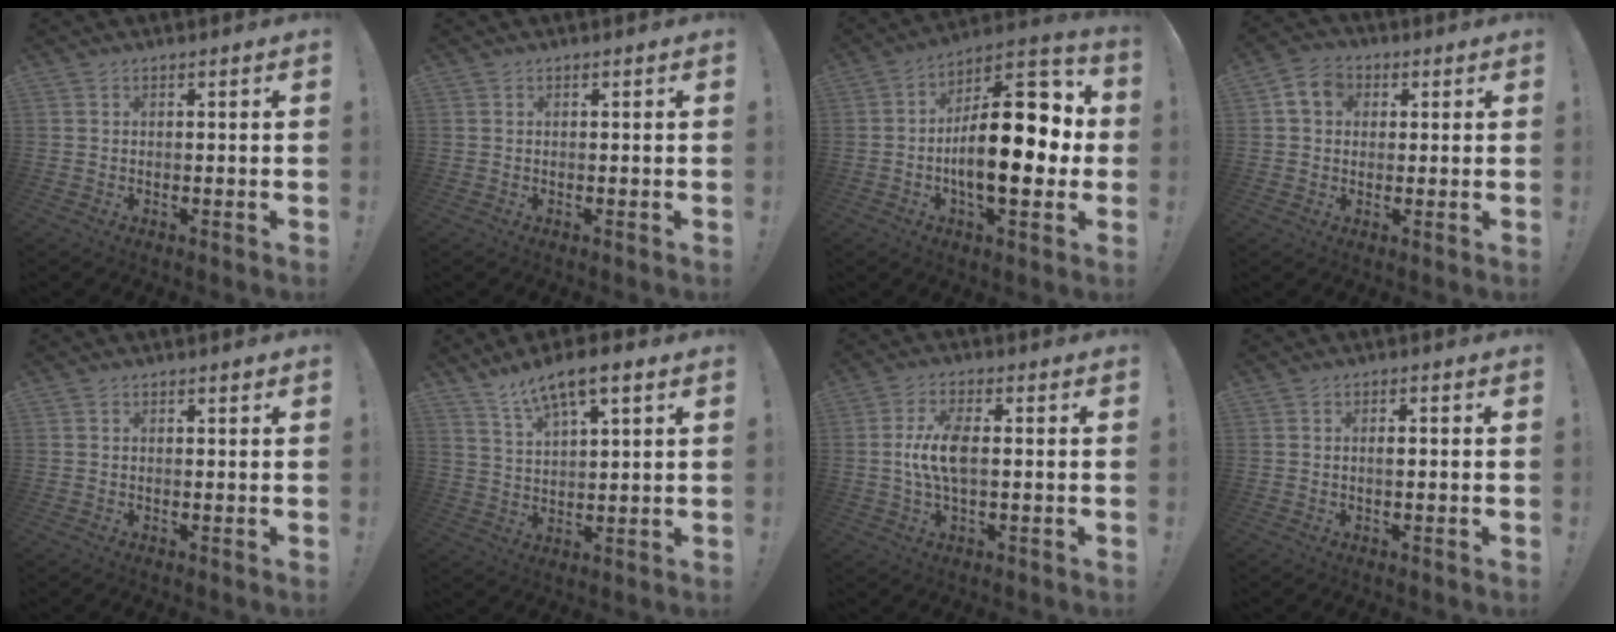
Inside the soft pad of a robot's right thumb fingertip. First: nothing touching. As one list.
[{"total": 0.0}, {"total": 22.9, "force": [-1.6, 10.4, 20.3], "torque": [-0.315, 0.008, -0.023]}, {"total": 7.2, "force": [2.2, 5.8, 3.7], "torque": [-0.055, 0.007, 0.043]}, {"total": 0.5, "force": [0.4, 0.2, 0.2], "torque": [0.010, -0.007, 0.006]}, {"total": 8.9, "force": [6.3, 2.3, 5.8], "torque": [-0.097, -0.032, 0.114]}, {"total": 8.8, "force": [-0.1, 3.7, 8.0], "torque": [-0.158, -0.003, -0.005]}, {"total": 1.4, "force": [-0.3, 0.3, 1.3], "torque": [-0.017, 0.000, -0.008]}]